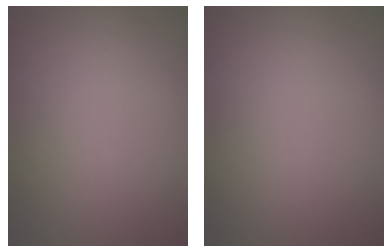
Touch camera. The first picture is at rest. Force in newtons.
{"total": 0.0}